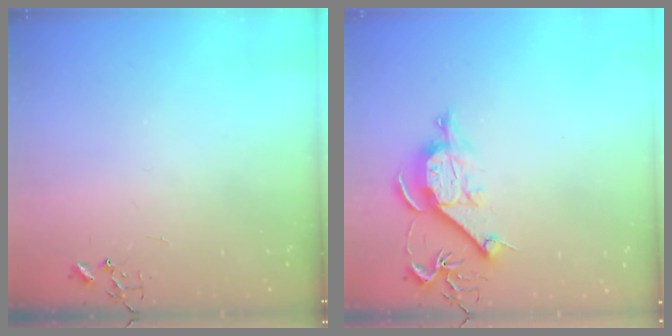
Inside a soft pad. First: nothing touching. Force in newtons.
{"total": 10.4, "press": 10.4, "slide": 1.2}